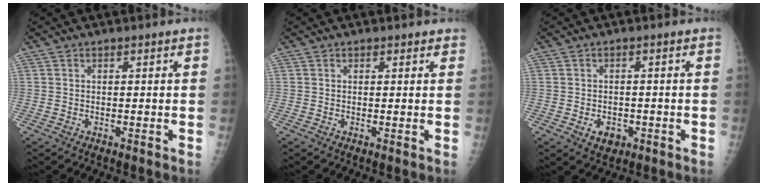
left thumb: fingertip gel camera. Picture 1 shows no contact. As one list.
[{"total": 0.9, "force": [0.6, 0.6, 0.1], "torque": [0.007, -0.004, 0.004]}, {"total": 3.6, "force": [-1.3, 2.7, 1.9], "torque": [-0.018, 0.003, -0.011]}]